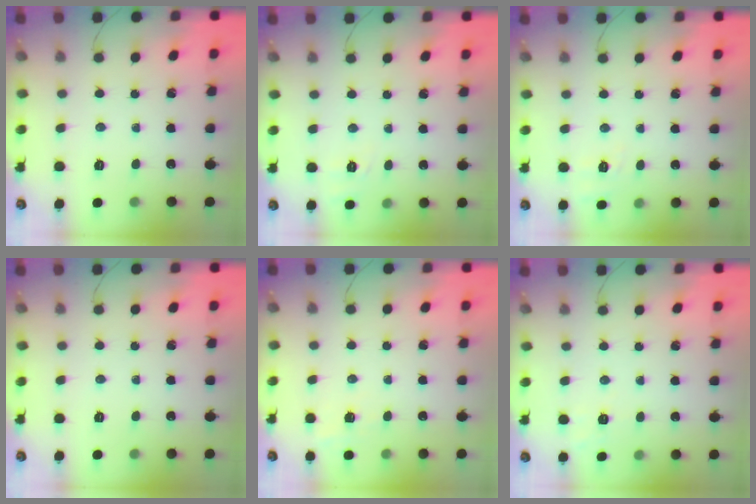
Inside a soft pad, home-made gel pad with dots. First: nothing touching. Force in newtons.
{"total": 1.8, "press": 0.1, "slide": 1.8}
{"total": 5.4, "press": 4.9, "slide": 2.1}
{"total": 0.0}
{"total": 6.3, "press": 6.1, "slide": 1.5}
{"total": 2.3, "press": 1.5, "slide": 1.8}